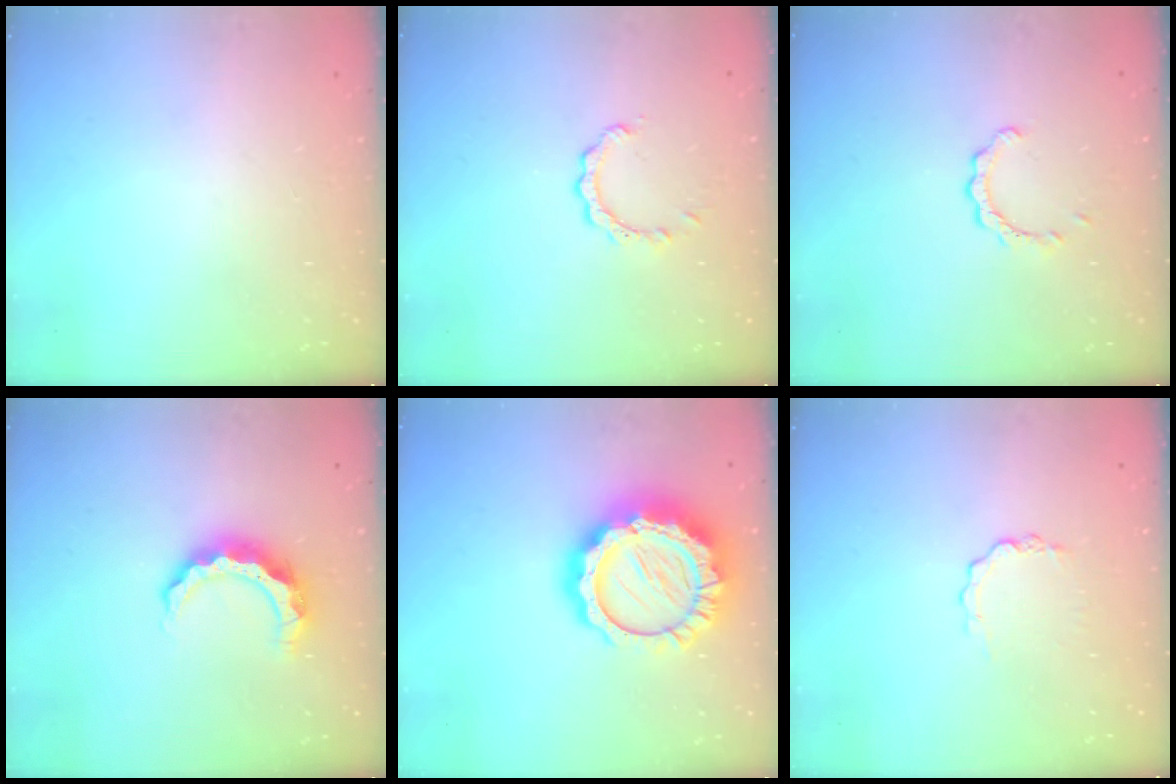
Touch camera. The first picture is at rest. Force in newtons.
{"total": 3.0, "press": 3.0, "slide": 0.1}
{"total": 2.9, "press": 2.9, "slide": 0.3}
{"total": 8.4, "press": 8.4, "slide": 0.3}
{"total": 20.5, "press": 20.4, "slide": 1.9}
{"total": 3.3, "press": 3.3, "slide": 0.2}